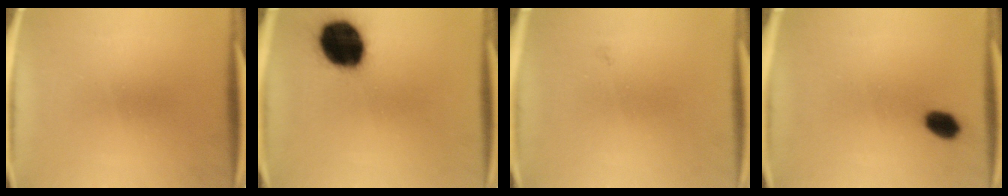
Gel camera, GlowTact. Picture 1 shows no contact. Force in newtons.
{"total": 19.2}
{"total": 0.7}
{"total": 4.6}